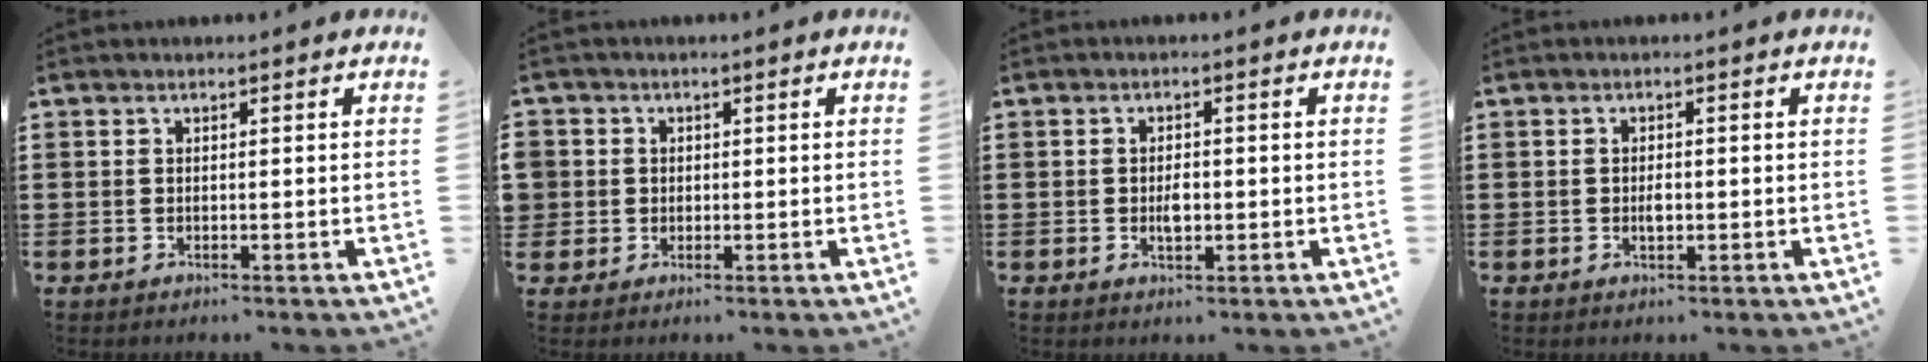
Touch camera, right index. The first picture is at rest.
{"total": 2.5, "force": [0.2, 2.5, 0.0], "torque": [-0.012, 0.010, 0.002]}
{"total": 2.5, "force": [-0.3, 1.2, 2.2], "torque": [-0.042, 0.001, -0.005]}
{"total": 1.8, "force": [-0.2, 0.7, 1.6], "torque": [-0.031, 0.000, -0.004]}